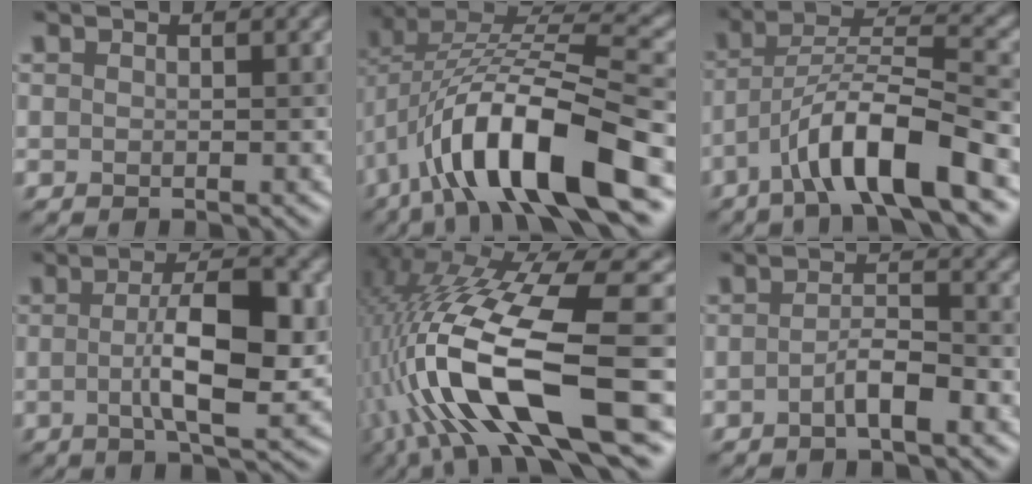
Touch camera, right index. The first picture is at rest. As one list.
[{"total": 12.9, "force": [-5.0, 4.3, 11.1], "torque": [-0.195, 0.009, -0.089]}, {"total": 8.3, "force": [-4.5, 1.7, 6.9], "torque": [-0.118, 0.015, -0.083]}, {"total": 7.3, "force": [-0.2, 2.0, 7.1], "torque": [-0.117, 0.000, -0.004]}, {"total": 15.0, "force": [-3.5, 4.4, 13.9], "torque": [-0.271, 0.017, -0.053]}, {"total": 2.4, "force": [-1.1, 0.5, 2.1], "torque": [-0.038, 0.008, -0.024]}]